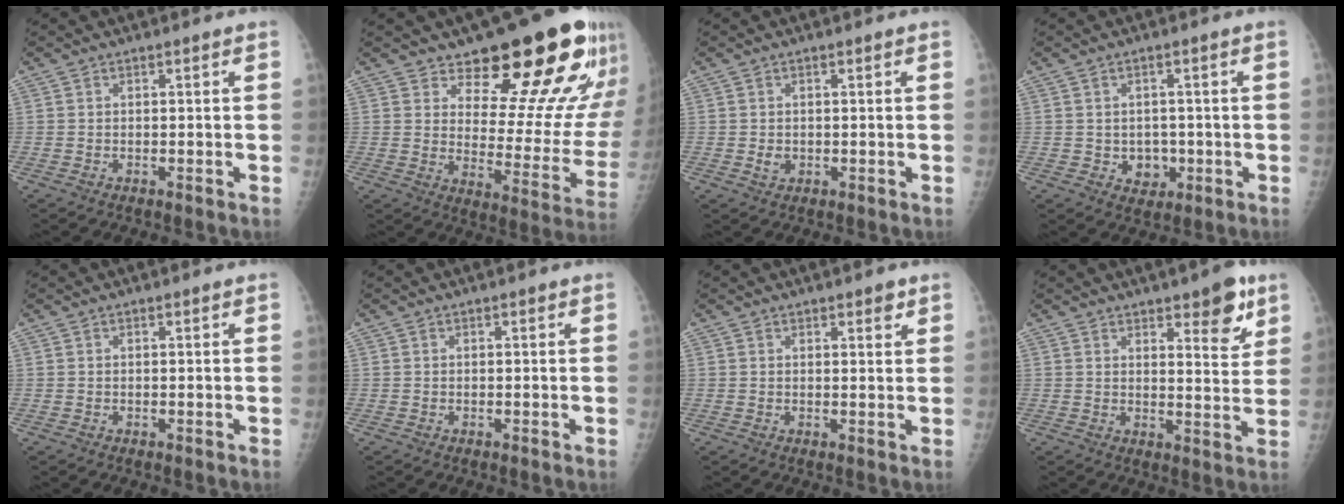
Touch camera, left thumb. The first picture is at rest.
{"total": 21.1, "force": [15.4, 8.2, 11.8], "torque": [-0.098, -0.104, 0.202]}
{"total": 1.7, "force": [-0.1, 1.4, 0.9], "torque": [-0.009, 0.001, 0.002]}
{"total": 4.3, "force": [-0.7, 3.7, 2.1], "torque": [-0.005, 0.004, -0.003]}
{"total": 0.0}
{"total": 0.0}
{"total": 2.1, "force": [1.4, 0.9, 1.2], "torque": [-0.003, -0.007, 0.017]}
{"total": 8.4, "force": [5.0, 3.0, 6.0], "torque": [-0.054, -0.030, 0.066]}